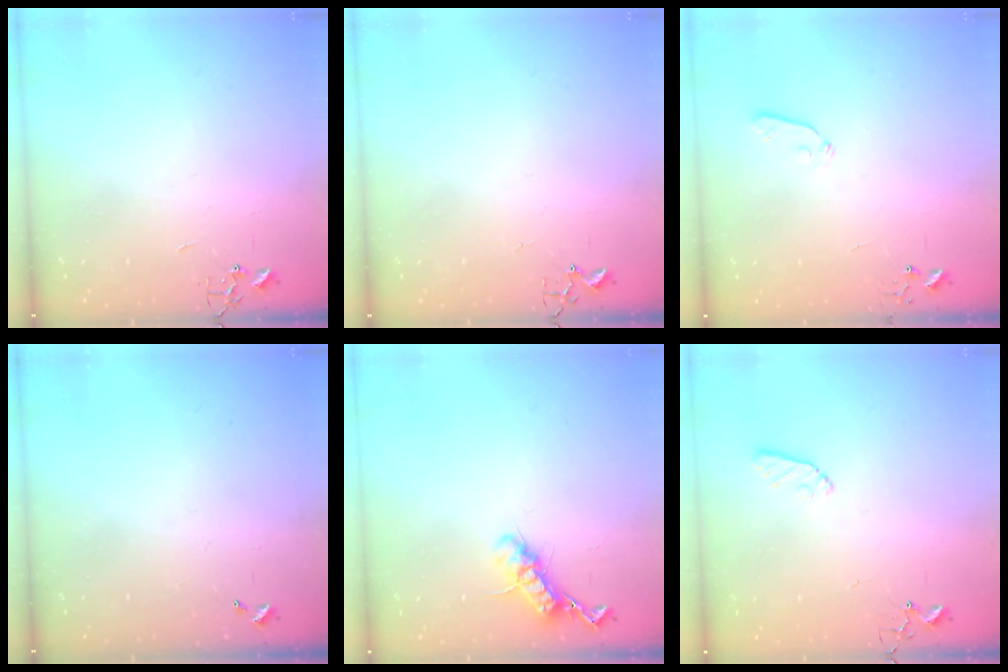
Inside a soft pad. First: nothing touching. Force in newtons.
{"total": 3.0, "press": 2.9, "slide": 0.4}
{"total": 3.9, "press": 3.8, "slide": 0.8}
{"total": 0.0}
{"total": 12.3, "press": 12.3, "slide": 0.6}
{"total": 7.2, "press": 7.1, "slide": 0.8}